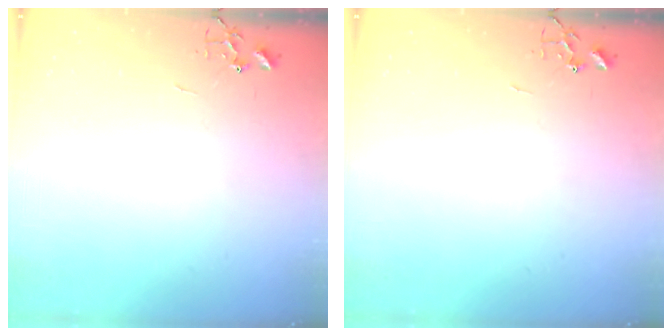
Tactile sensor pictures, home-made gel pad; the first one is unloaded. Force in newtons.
{"total": 0.0}